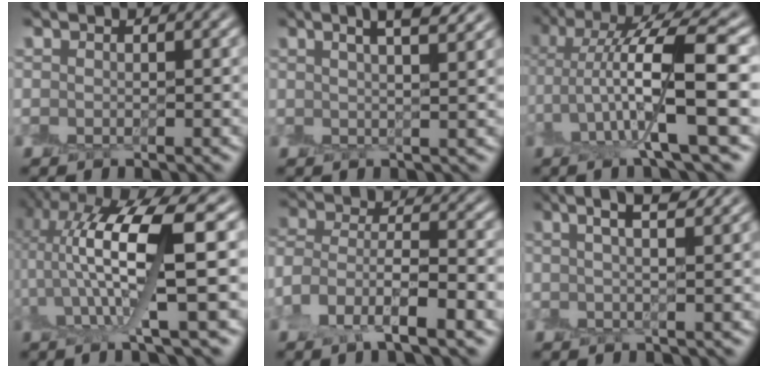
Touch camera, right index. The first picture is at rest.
{"total": 4.3, "force": [2.5, 1.0, 3.3], "torque": [-0.037, 0.016, 0.020]}
{"total": 9.3, "force": [0.5, 2.2, 9.0], "torque": [-0.156, 0.013, 0.009]}
{"total": 9.7, "force": [2.1, 2.2, 9.2], "torque": [-0.172, 0.008, 0.043]}
{"total": 6.1, "force": [-2.8, 2.7, 4.7], "torque": [-0.086, 0.004, -0.058]}
{"total": 3.7, "force": [1.9, 0.7, 3.1], "torque": [-0.045, 0.008, 0.025]}